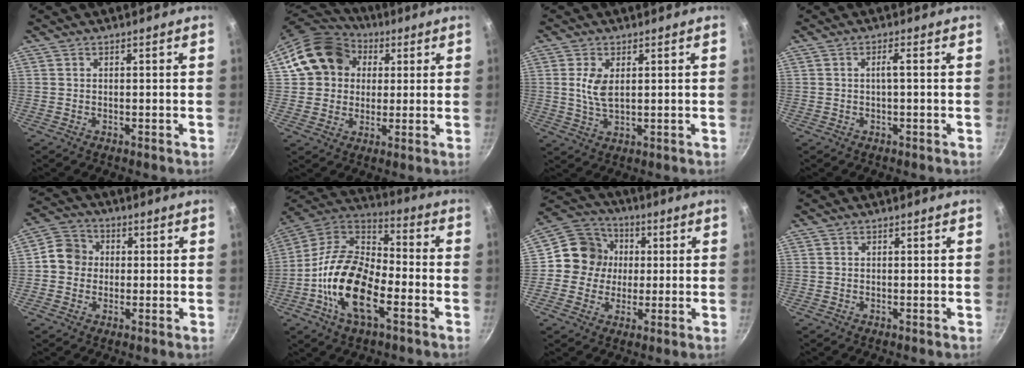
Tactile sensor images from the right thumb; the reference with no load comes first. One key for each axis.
{"total": 15.4, "fx": 4.1, "fy": 12.9, "fz": 7.2, "tx": -0.105, "ty": 0.023, "tz": 0.062}
{"total": 5.0, "fx": 1.1, "fy": 2.7, "fz": 4.1, "tx": -0.081, "ty": -0.009, "tz": 0.024}
{"total": 1.7, "fx": -0.1, "fy": 0.2, "fz": 1.7, "tx": -0.033, "ty": 0.007, "tz": -0.002}
{"total": 6.7, "fx": 0.1, "fy": 6.1, "fz": 2.7, "tx": -0.016, "ty": 0.013, "tz": -0.019}
{"total": 19.4, "fx": -6.5, "fy": 9.8, "fz": 15.4, "tx": -0.277, "ty": 0.037, "tz": -0.142}
{"total": 10.6, "fx": 0.7, "fy": 10.1, "fz": 3.3, "tx": -0.016, "ty": 0.020, "tz": -0.011}
{"total": 0.0}